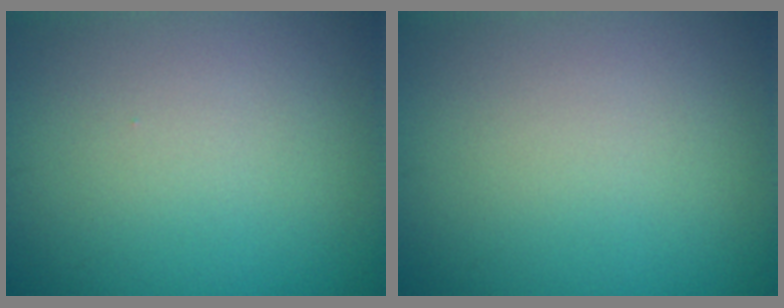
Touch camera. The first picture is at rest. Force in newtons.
{"total": 0.0}